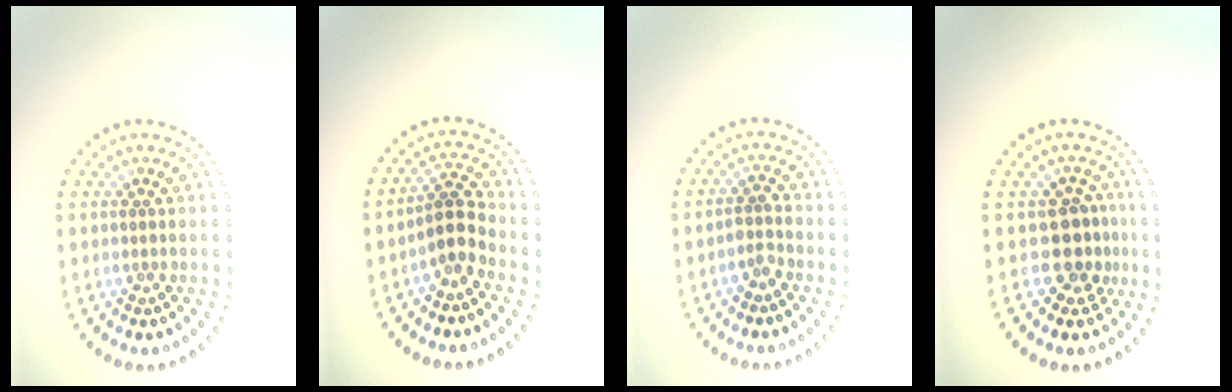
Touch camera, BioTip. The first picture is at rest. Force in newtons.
{"total": 2.6, "press": 2.2, "slide": 1.4}
{"total": 1.3, "press": 1.1, "slide": 0.8}
{"total": 2.9, "press": 2.4, "slide": 1.5}